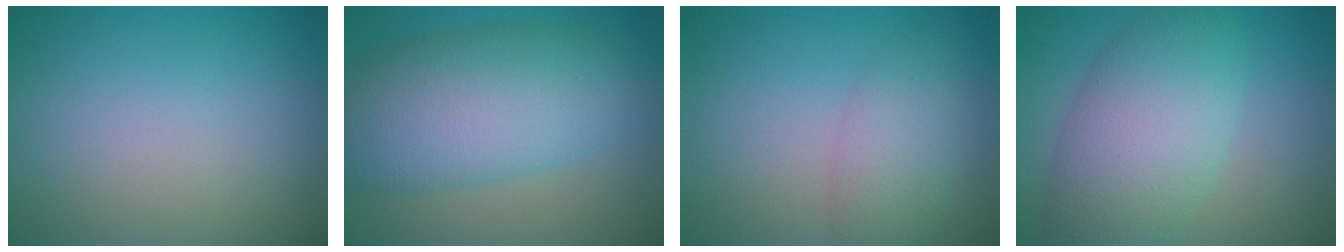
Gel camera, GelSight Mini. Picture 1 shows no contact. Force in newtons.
{"total": 10.0, "press": 10.0, "slide": 0.2}
{"total": 3.4, "press": 3.4, "slide": 0.1}
{"total": 8.3, "press": 8.3, "slide": 0.5}